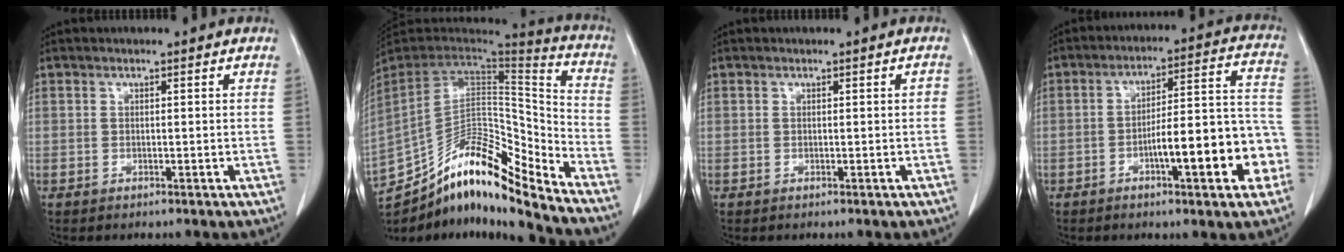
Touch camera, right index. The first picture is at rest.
{"total": 20.4, "force": [-16.9, 2.8, 11.2], "torque": [-0.229, 0.024, -0.299]}
{"total": 0.5, "force": [-0.1, 0.2, 0.4], "torque": [-0.003, 0.002, 0.000]}
{"total": 14.1, "force": [-4.9, 2.8, 12.9], "torque": [-0.172, 0.032, -0.065]}